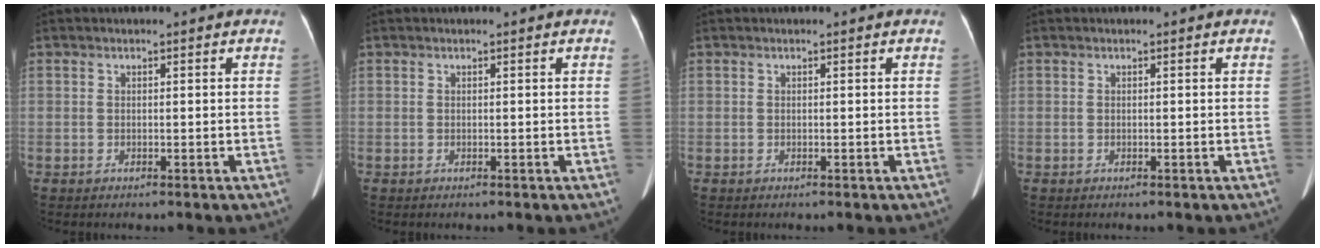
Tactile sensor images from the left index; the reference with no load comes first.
{"total": 0.0}
{"total": 0.0}
{"total": 0.0}